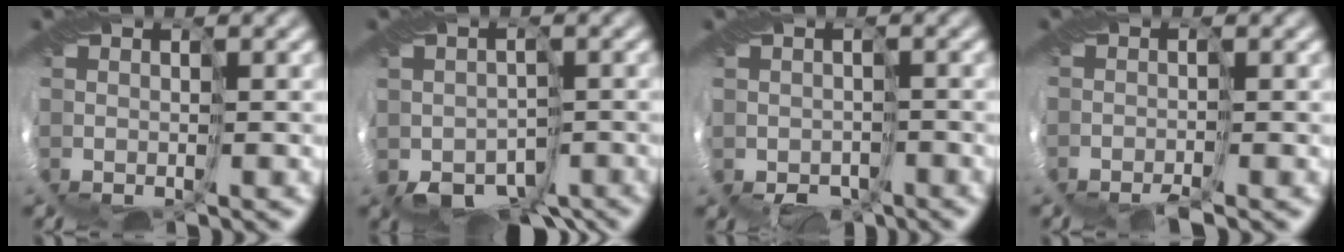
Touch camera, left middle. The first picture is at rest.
{"total": 4.8, "force": [-3.2, 3.2, 1.7], "torque": [-0.026, -0.021, -0.048]}
{"total": 3.1, "force": [-1.9, 2.4, 0.7], "torque": [0.003, -0.012, -0.019]}
{"total": 1.7, "force": [-1.6, -0.2, 0.4], "torque": [-0.002, 0.002, -0.037]}